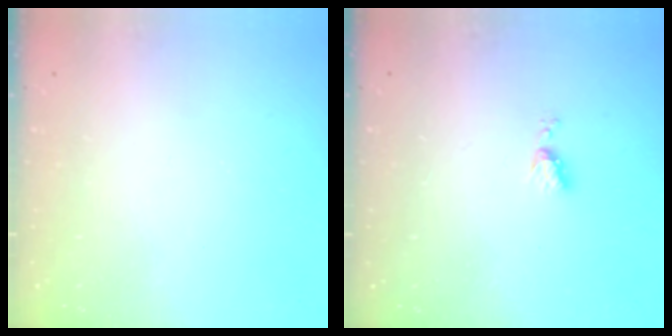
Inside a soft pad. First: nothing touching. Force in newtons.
{"total": 4.3, "press": 4.3, "slide": 0.5}